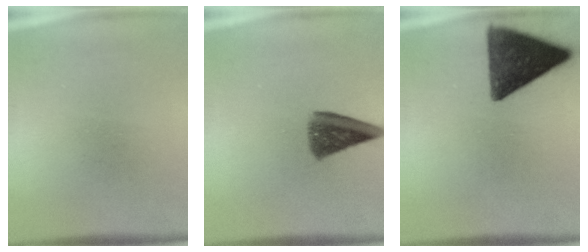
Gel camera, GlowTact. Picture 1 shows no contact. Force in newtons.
{"total": 8.1}
{"total": 13.2}